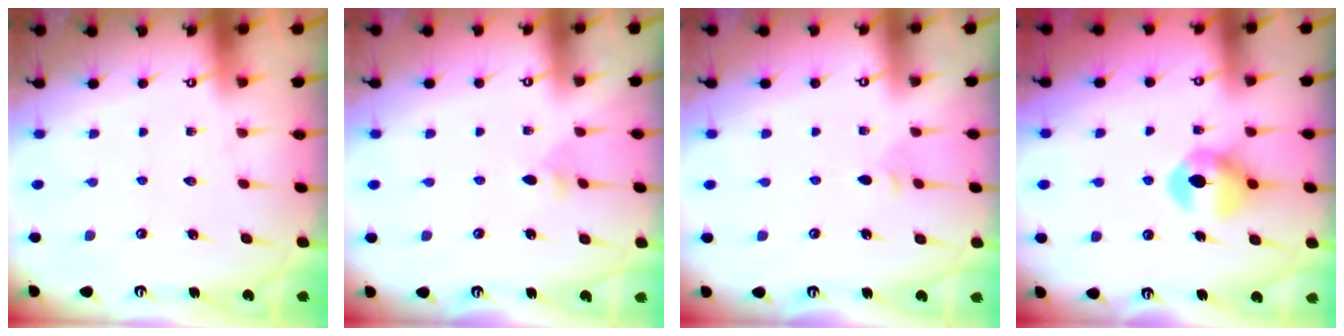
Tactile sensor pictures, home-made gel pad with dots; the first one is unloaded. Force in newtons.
{"total": 2.3, "press": 2.3, "slide": 0.4}
{"total": 3.4, "press": 3.3, "slide": 0.9}
{"total": 9.1, "press": 9.1, "slide": 0.3}